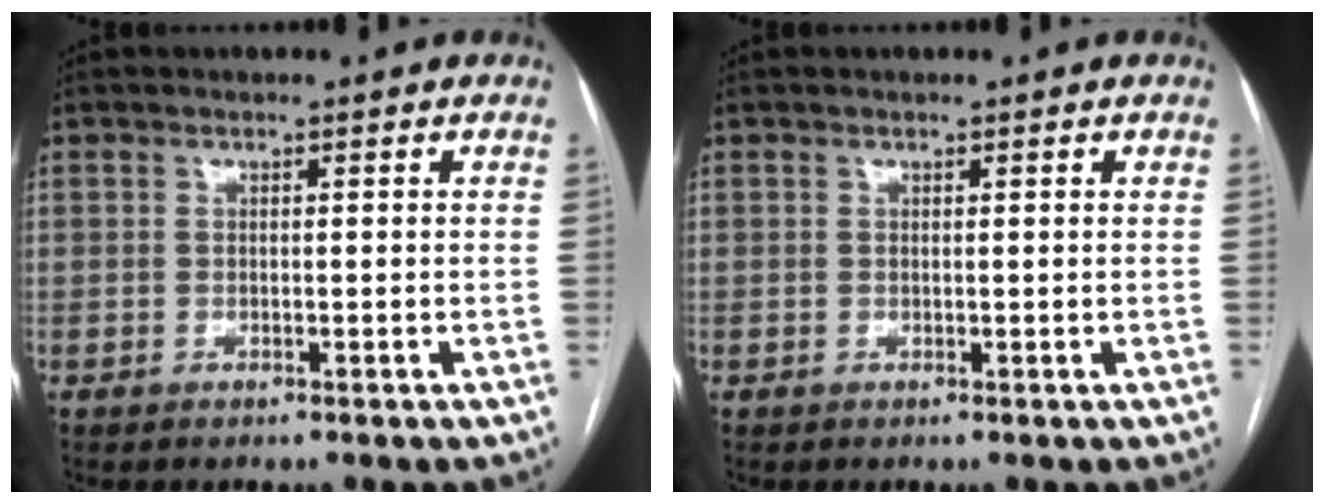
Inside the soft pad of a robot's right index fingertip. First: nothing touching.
{"total": 0.0}